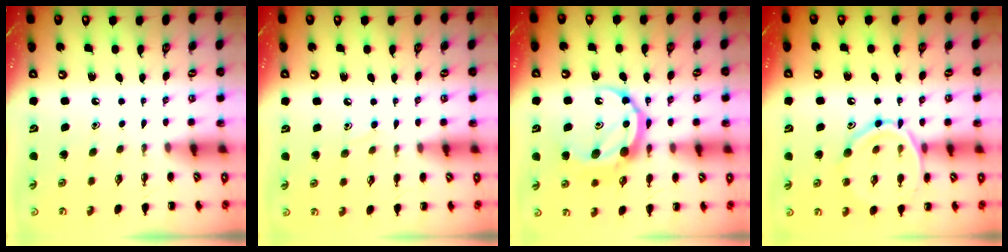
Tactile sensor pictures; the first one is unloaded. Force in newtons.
{"total": 5.3, "press": 5.0, "slide": 1.9}
{"total": 13.7, "press": 13.7, "slide": 0.9}
{"total": 13.9, "press": 13.8, "slide": 1.2}